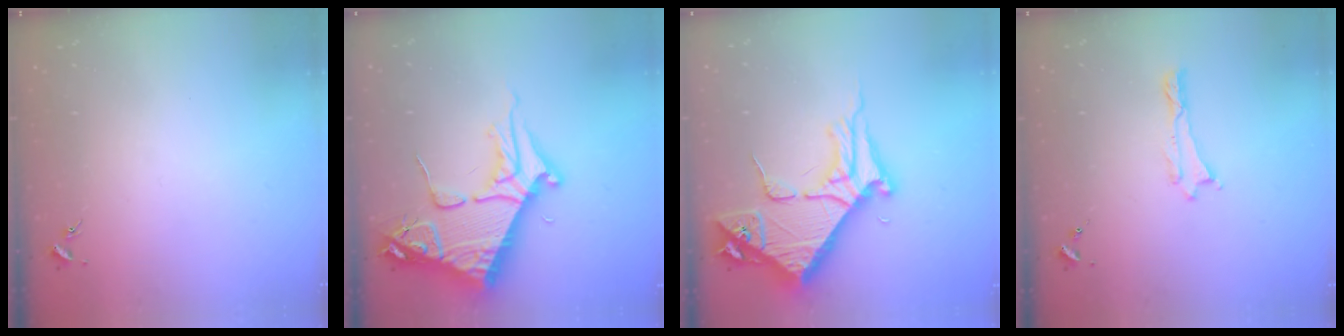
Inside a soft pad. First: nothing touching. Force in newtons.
{"total": 10.7, "press": 10.7, "slide": 1.2}
{"total": 9.5, "press": 9.5, "slide": 1.1}
{"total": 0.0}